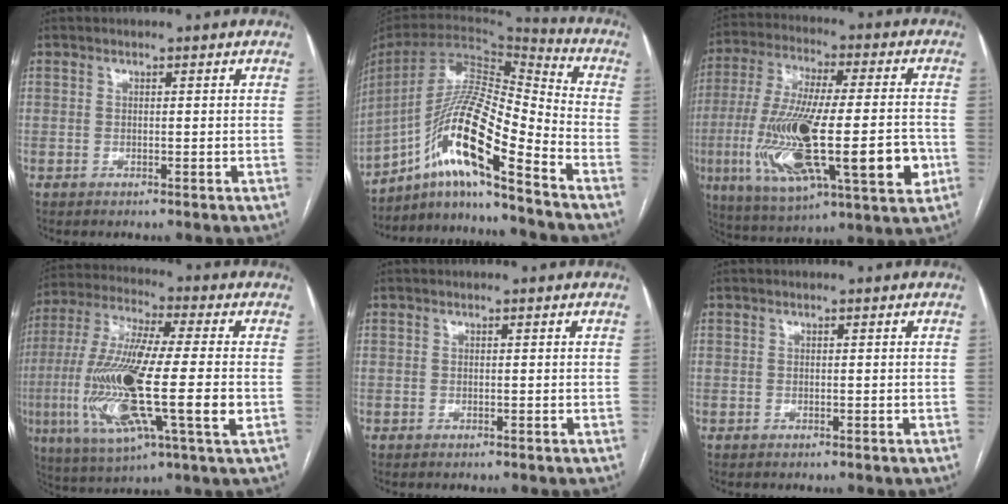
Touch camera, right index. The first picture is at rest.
{"total": 17.2, "force": [-10.6, 1.1, 13.6], "torque": [-0.267, 0.005, -0.191]}
{"total": 24.7, "force": [-5.9, 5.5, 23.3], "torque": [-0.430, -0.022, -0.086]}
{"total": 20.8, "force": [-3.1, 2.4, 20.4], "torque": [-0.421, -0.017, -0.053]}
{"total": 0.0}
{"total": 0.0}